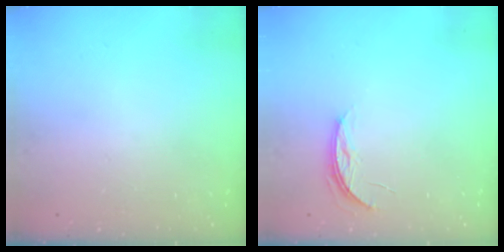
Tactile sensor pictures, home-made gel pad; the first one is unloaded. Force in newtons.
{"total": 3.9, "press": 3.9, "slide": 0.4}